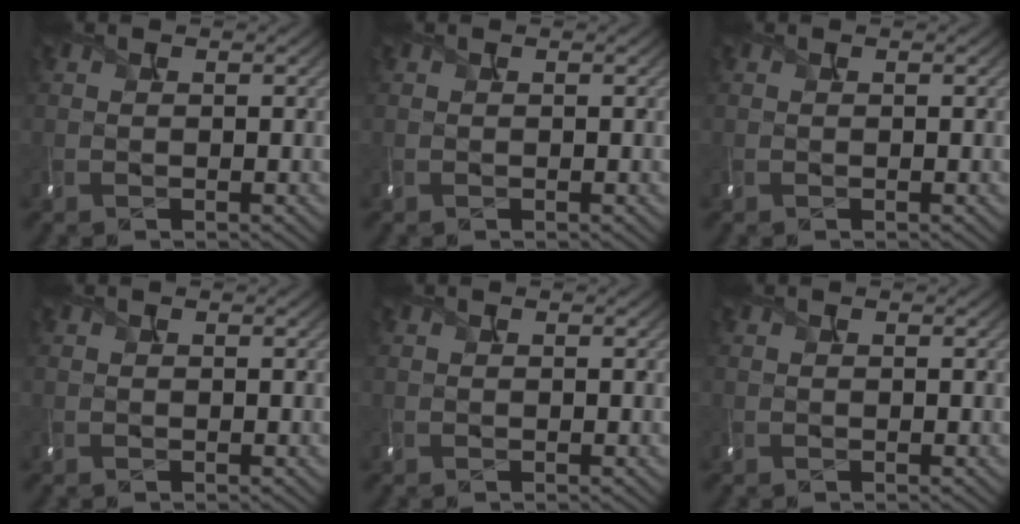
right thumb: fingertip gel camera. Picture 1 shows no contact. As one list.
[{"total": 0.0}, {"total": 0.0}, {"total": 0.0}, {"total": 0.0}, {"total": 0.0}]